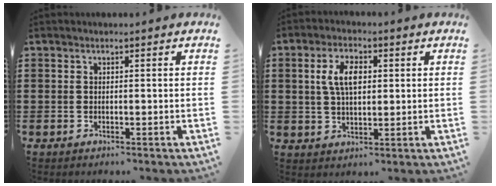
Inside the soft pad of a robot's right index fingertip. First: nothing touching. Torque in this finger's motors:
{"motor_torque": [0.60, 0.46, 0.26, 0.11]}